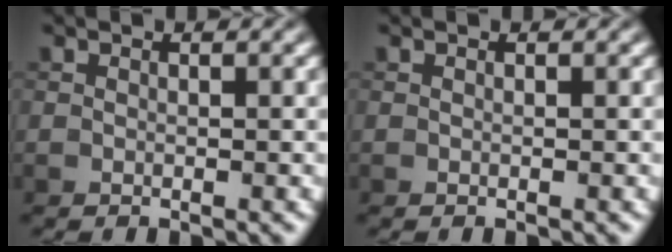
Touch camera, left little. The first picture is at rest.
{"total": 0.0}